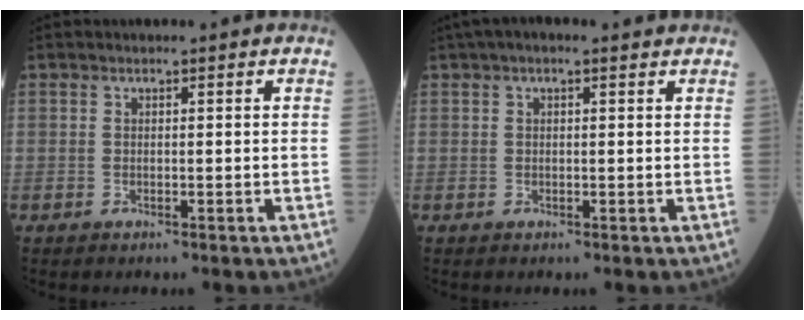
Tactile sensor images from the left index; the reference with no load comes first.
{"total": 3.6, "force": [2.3, 1.1, 2.5], "torque": [-0.046, 0.031, 0.035]}